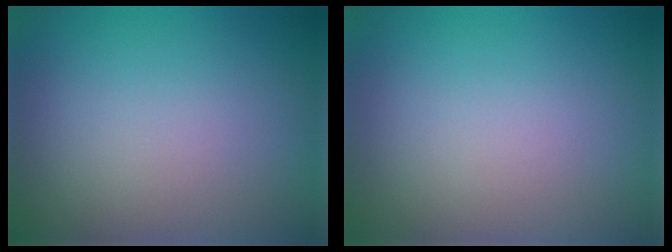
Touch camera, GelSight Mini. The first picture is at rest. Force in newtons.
{"total": 0.0}